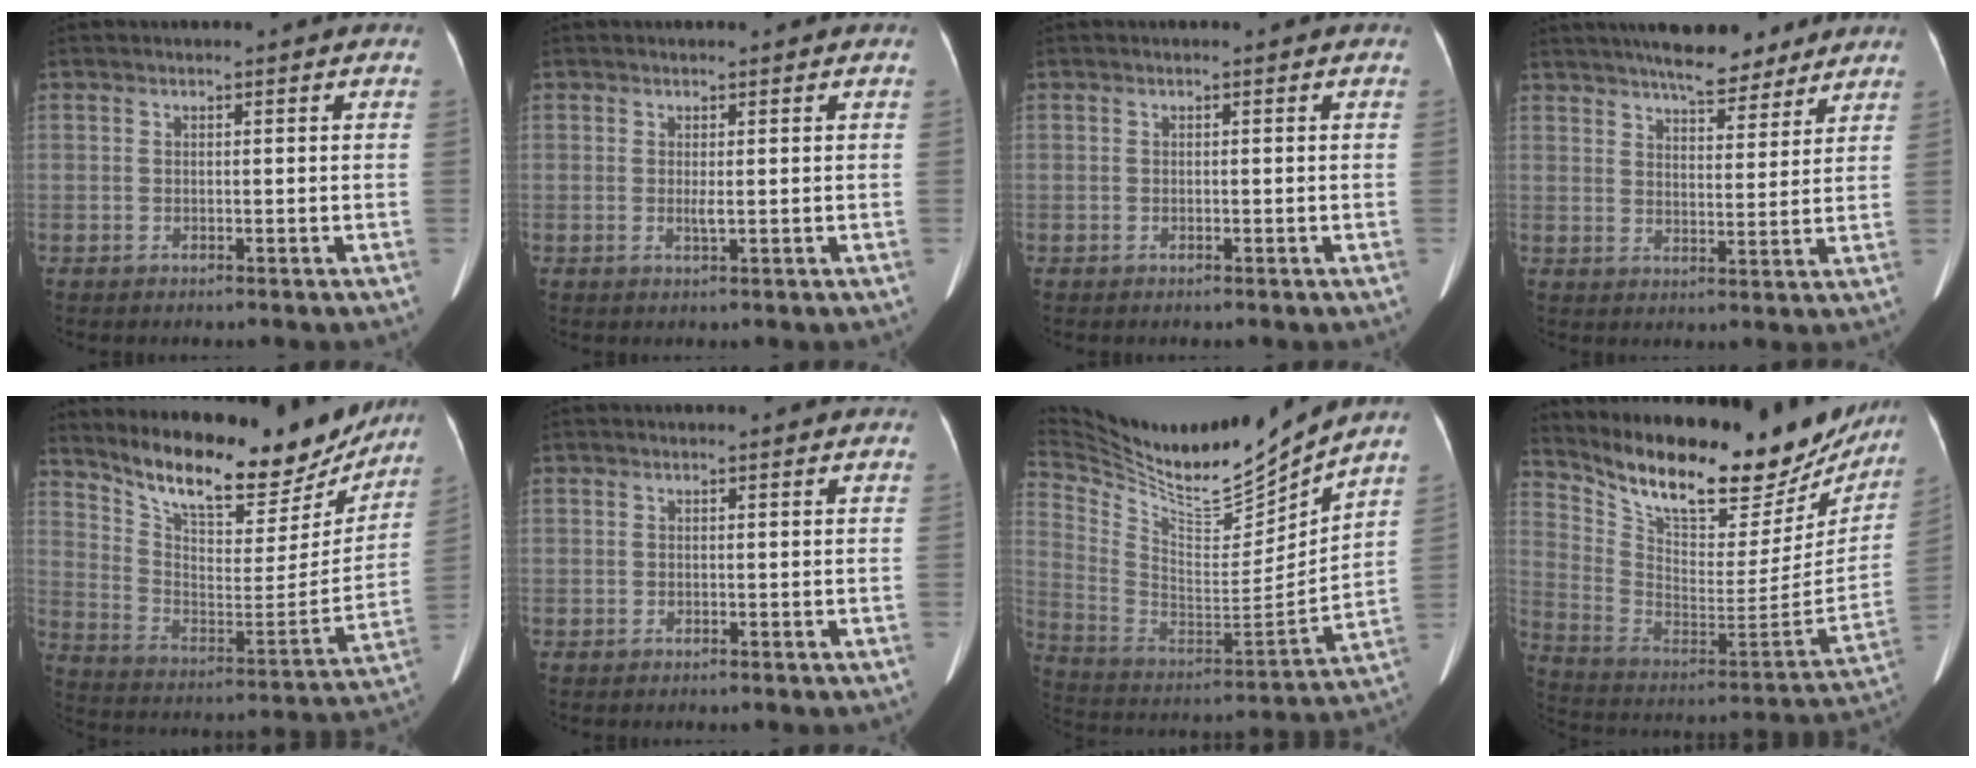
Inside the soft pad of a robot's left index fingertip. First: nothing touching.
{"total": 1.0, "force": [0.2, 0.1, 1.0], "torque": [-0.027, -0.002, 0.005]}
{"total": 0.0}
{"total": 12.7, "force": [10.7, 3.2, 6.2], "torque": [-0.086, 0.017, 0.152]}
{"total": 22.7, "force": [19.4, 6.5, 9.8], "torque": [-0.159, -0.024, 0.289]}
{"total": 0.0}
{"total": 23.2, "force": [21.1, 2.2, 9.3], "torque": [-0.191, -0.048, 0.360]}
{"total": 29.2, "force": [23.9, 10.0, 13.5], "torque": [-0.234, -0.023, 0.344]}